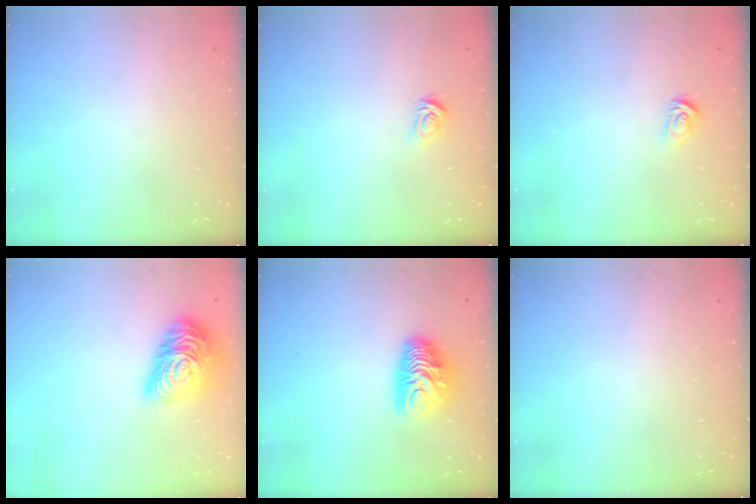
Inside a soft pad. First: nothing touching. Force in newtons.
{"total": 2.8, "press": 2.8, "slide": 0.4}
{"total": 2.8, "press": 2.8, "slide": 0.4}
{"total": 18.1, "press": 18.0, "slide": 0.9}
{"total": 9.7, "press": 9.7, "slide": 0.4}
{"total": 0.0}